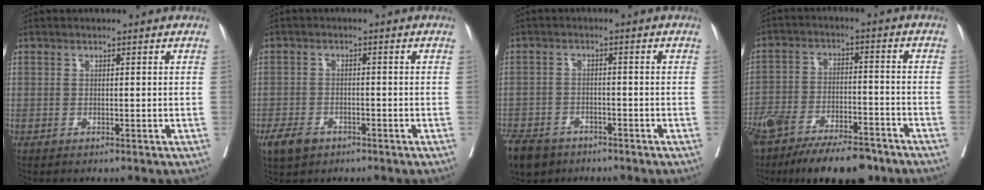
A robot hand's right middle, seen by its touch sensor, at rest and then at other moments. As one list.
[{"total": 4.1, "force": [-2.6, 2.5, 1.9], "torque": [-0.036, 0.000, -0.041]}, {"total": 8.6, "force": [-6.4, 4.9, 3.0], "torque": [-0.064, -0.008, -0.107]}, {"total": 18.5, "force": [-13.9, 6.2, 10.4], "torque": [-0.200, -0.012, -0.225]}]